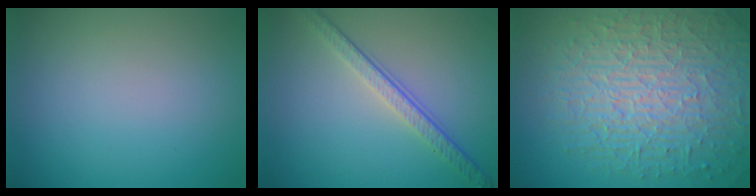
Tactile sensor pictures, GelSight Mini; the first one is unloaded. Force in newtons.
{"total": 3.9, "press": 2.8, "slide": 2.7}
{"total": 10.5, "press": 6.9, "slide": 7.9}